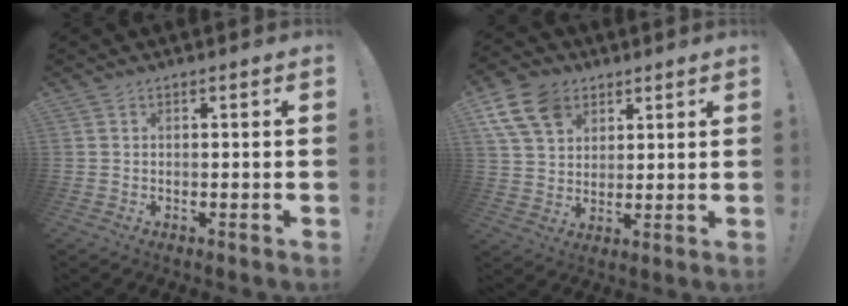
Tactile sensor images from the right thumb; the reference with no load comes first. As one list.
[{"total": 12.9, "force": [6.5, 9.2, 6.4], "torque": [-0.121, -0.026, 0.130]}]